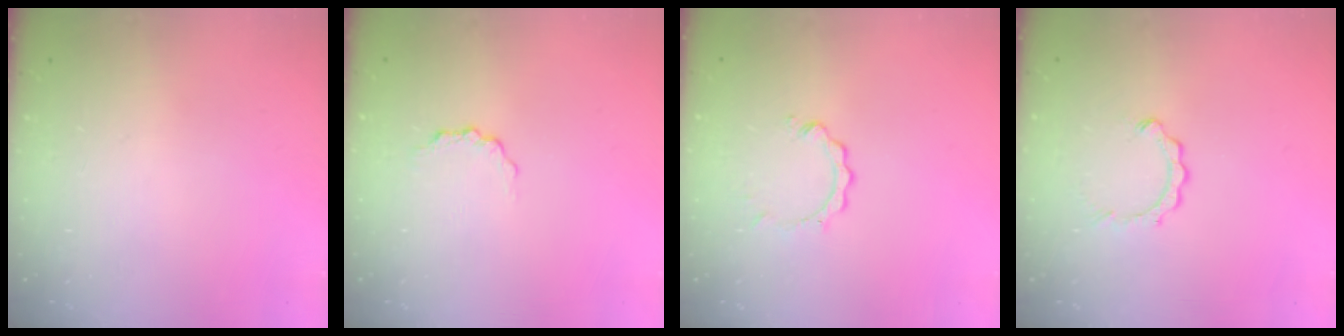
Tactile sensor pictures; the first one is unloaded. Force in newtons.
{"total": 3.2, "press": 3.2, "slide": 0.5}
{"total": 2.0, "press": 2.0, "slide": 0.2}
{"total": 2.5, "press": 2.4, "slide": 0.4}